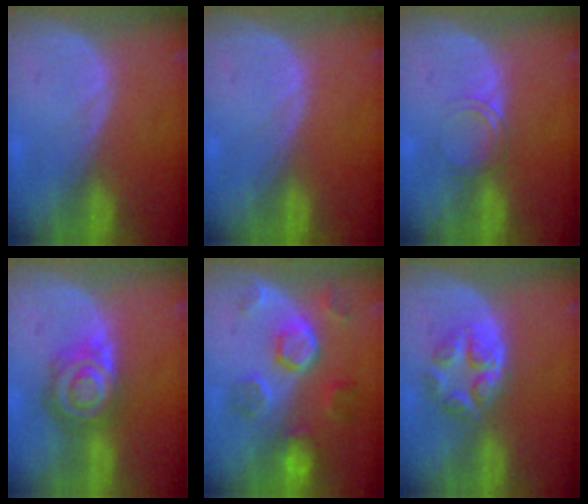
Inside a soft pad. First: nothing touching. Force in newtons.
{"total": 0.0}
{"total": 2.4, "press": 2.4, "slide": 0.2}
{"total": 7.8, "press": 7.0, "slide": 3.4}
{"total": 8.6, "press": 7.7, "slide": 4.0}
{"total": 5.6, "press": 5.0, "slide": 2.5}